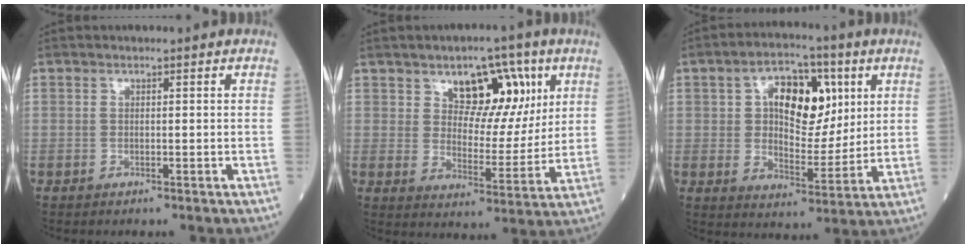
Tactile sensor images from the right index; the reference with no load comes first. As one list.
[{"total": 10.5, "force": [5.3, 5.6, 7.2], "torque": [-0.095, 0.009, 0.086]}, {"total": 12.4, "force": [3.8, 6.5, 9.8], "torque": [-0.158, 0.020, 0.064]}]